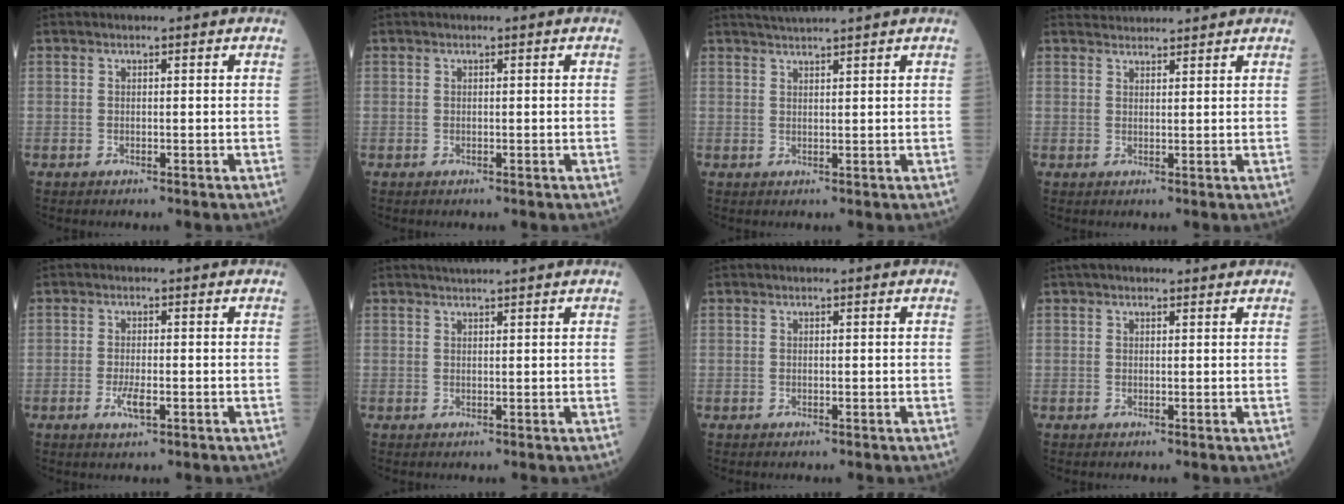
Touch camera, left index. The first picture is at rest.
{"total": 0.0}
{"total": 4.3, "force": [3.9, -1.0, 1.5], "torque": [-0.021, 0.023, 0.065]}
{"total": 4.4, "force": [4.4, 0.3, 0.3], "torque": [-0.010, 0.032, 0.069]}
{"total": 2.9, "force": [-1.1, 0.7, 2.6], "torque": [-0.058, -0.004, -0.017]}
{"total": 2.7, "force": [2.4, -0.5, 1.0], "torque": [-0.009, 0.017, 0.042]}
{"total": 0.0}
{"total": 2.8, "force": [2.4, 1.0, 1.1], "torque": [-0.014, 0.033, 0.035]}